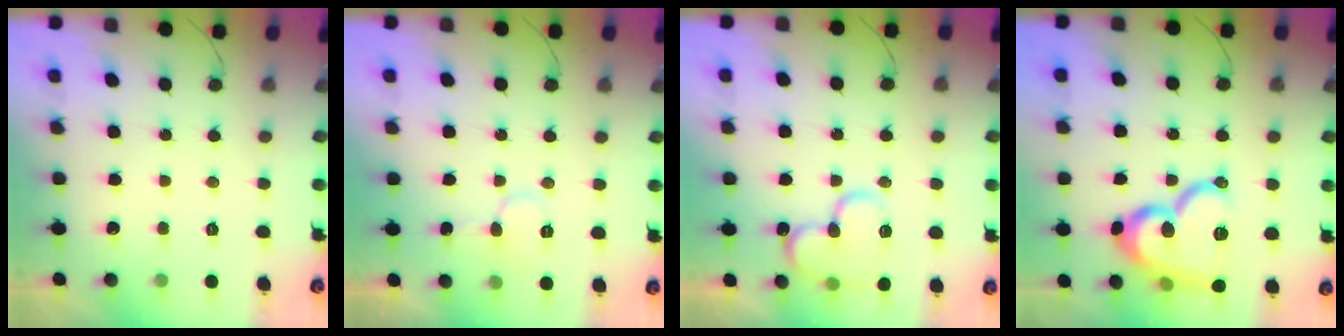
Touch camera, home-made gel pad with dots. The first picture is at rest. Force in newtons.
{"total": 6.4, "press": 6.4, "slide": 0.5}
{"total": 14.8, "press": 14.7, "slide": 2.3}
{"total": 20.0, "press": 19.9, "slide": 1.1}